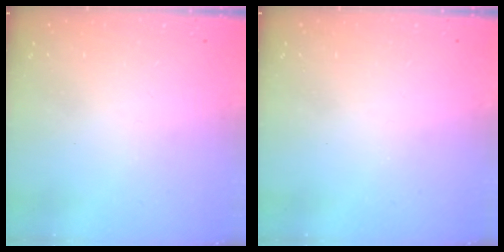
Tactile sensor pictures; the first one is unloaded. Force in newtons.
{"total": 0.0}